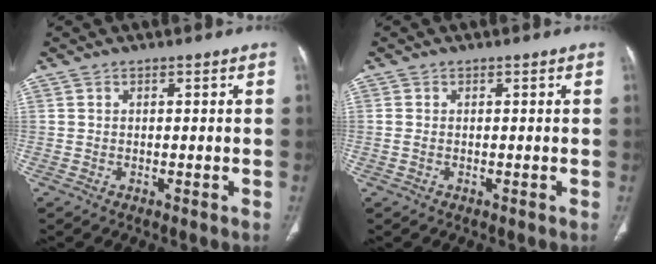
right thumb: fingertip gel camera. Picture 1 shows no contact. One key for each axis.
{"total": 0.9, "fx": -0.2, "fy": 0.5, "fz": 0.7, "tx": -0.021, "ty": 0.002, "tz": -0.001}